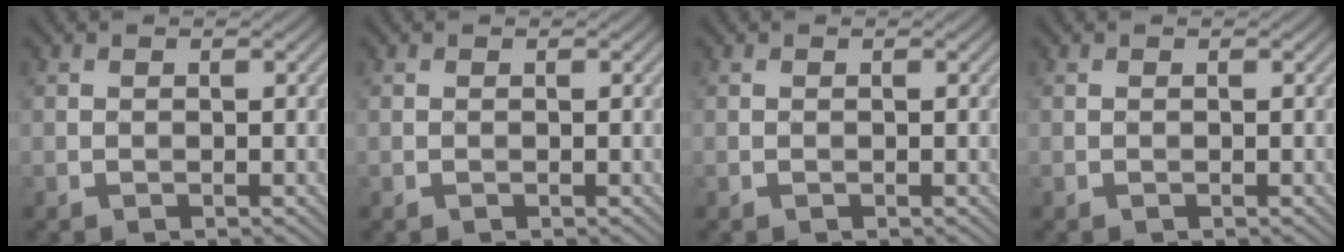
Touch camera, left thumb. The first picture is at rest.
{"total": 0.0}
{"total": 0.0}
{"total": 0.0}